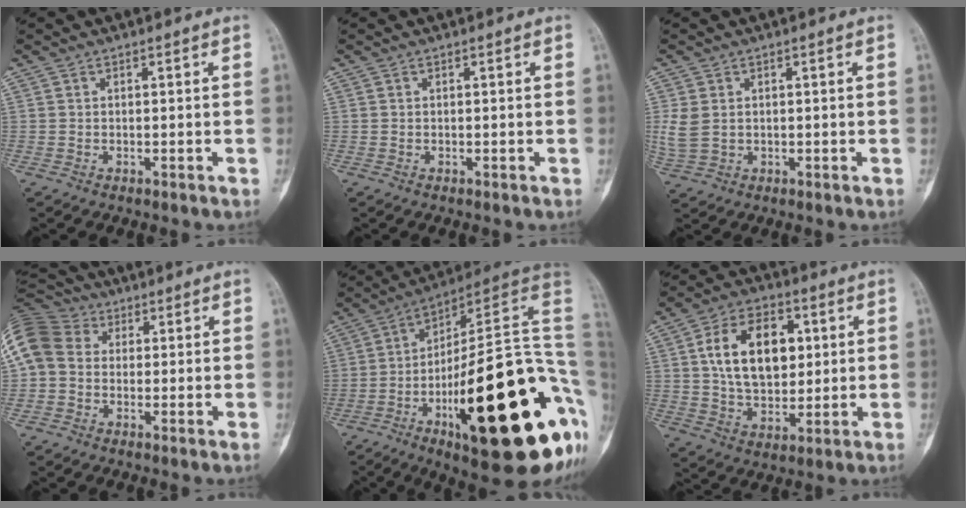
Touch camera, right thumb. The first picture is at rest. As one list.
[{"total": 0.0}, {"total": 4.6, "force": [0.6, 3.5, 3.0], "torque": [-0.071, 0.001, 0.022]}, {"total": 12.8, "force": [1.9, 10.7, 6.8], "torque": [-0.143, 0.036, 0.024]}, {"total": 35.9, "force": [-9.3, 10.6, 33.0], "torque": [-0.394, 0.048, -0.132]}, {"total": 15.5, "force": [3.3, 9.9, 11.5], "torque": [-0.159, -0.002, 0.055]}]